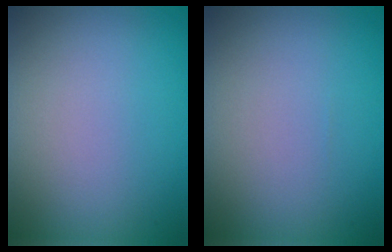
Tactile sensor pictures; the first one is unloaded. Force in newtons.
{"total": 0.0}